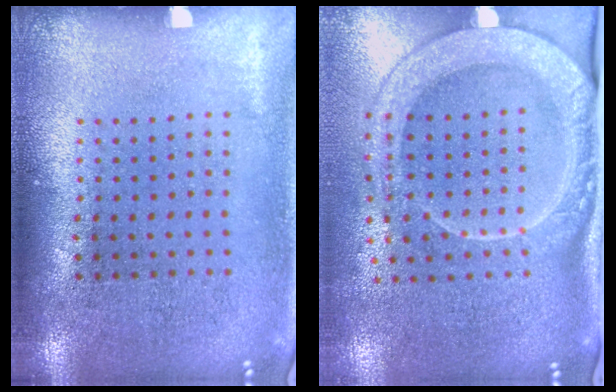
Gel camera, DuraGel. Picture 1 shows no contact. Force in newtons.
{"total": 2.5, "press": 1.9, "slide": 1.6}